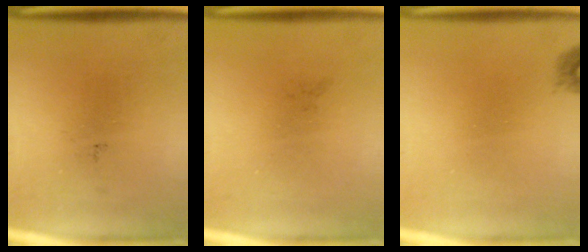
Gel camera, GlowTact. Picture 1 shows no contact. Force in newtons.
{"total": 0.0}
{"total": 0.9}